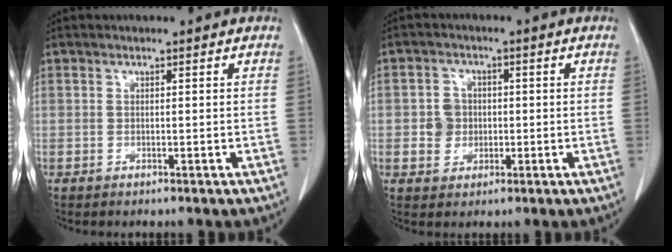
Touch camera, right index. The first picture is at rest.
{"total": 3.7, "force": [-0.2, 3.6, 1.1], "torque": [-0.016, 0.012, 0.004]}